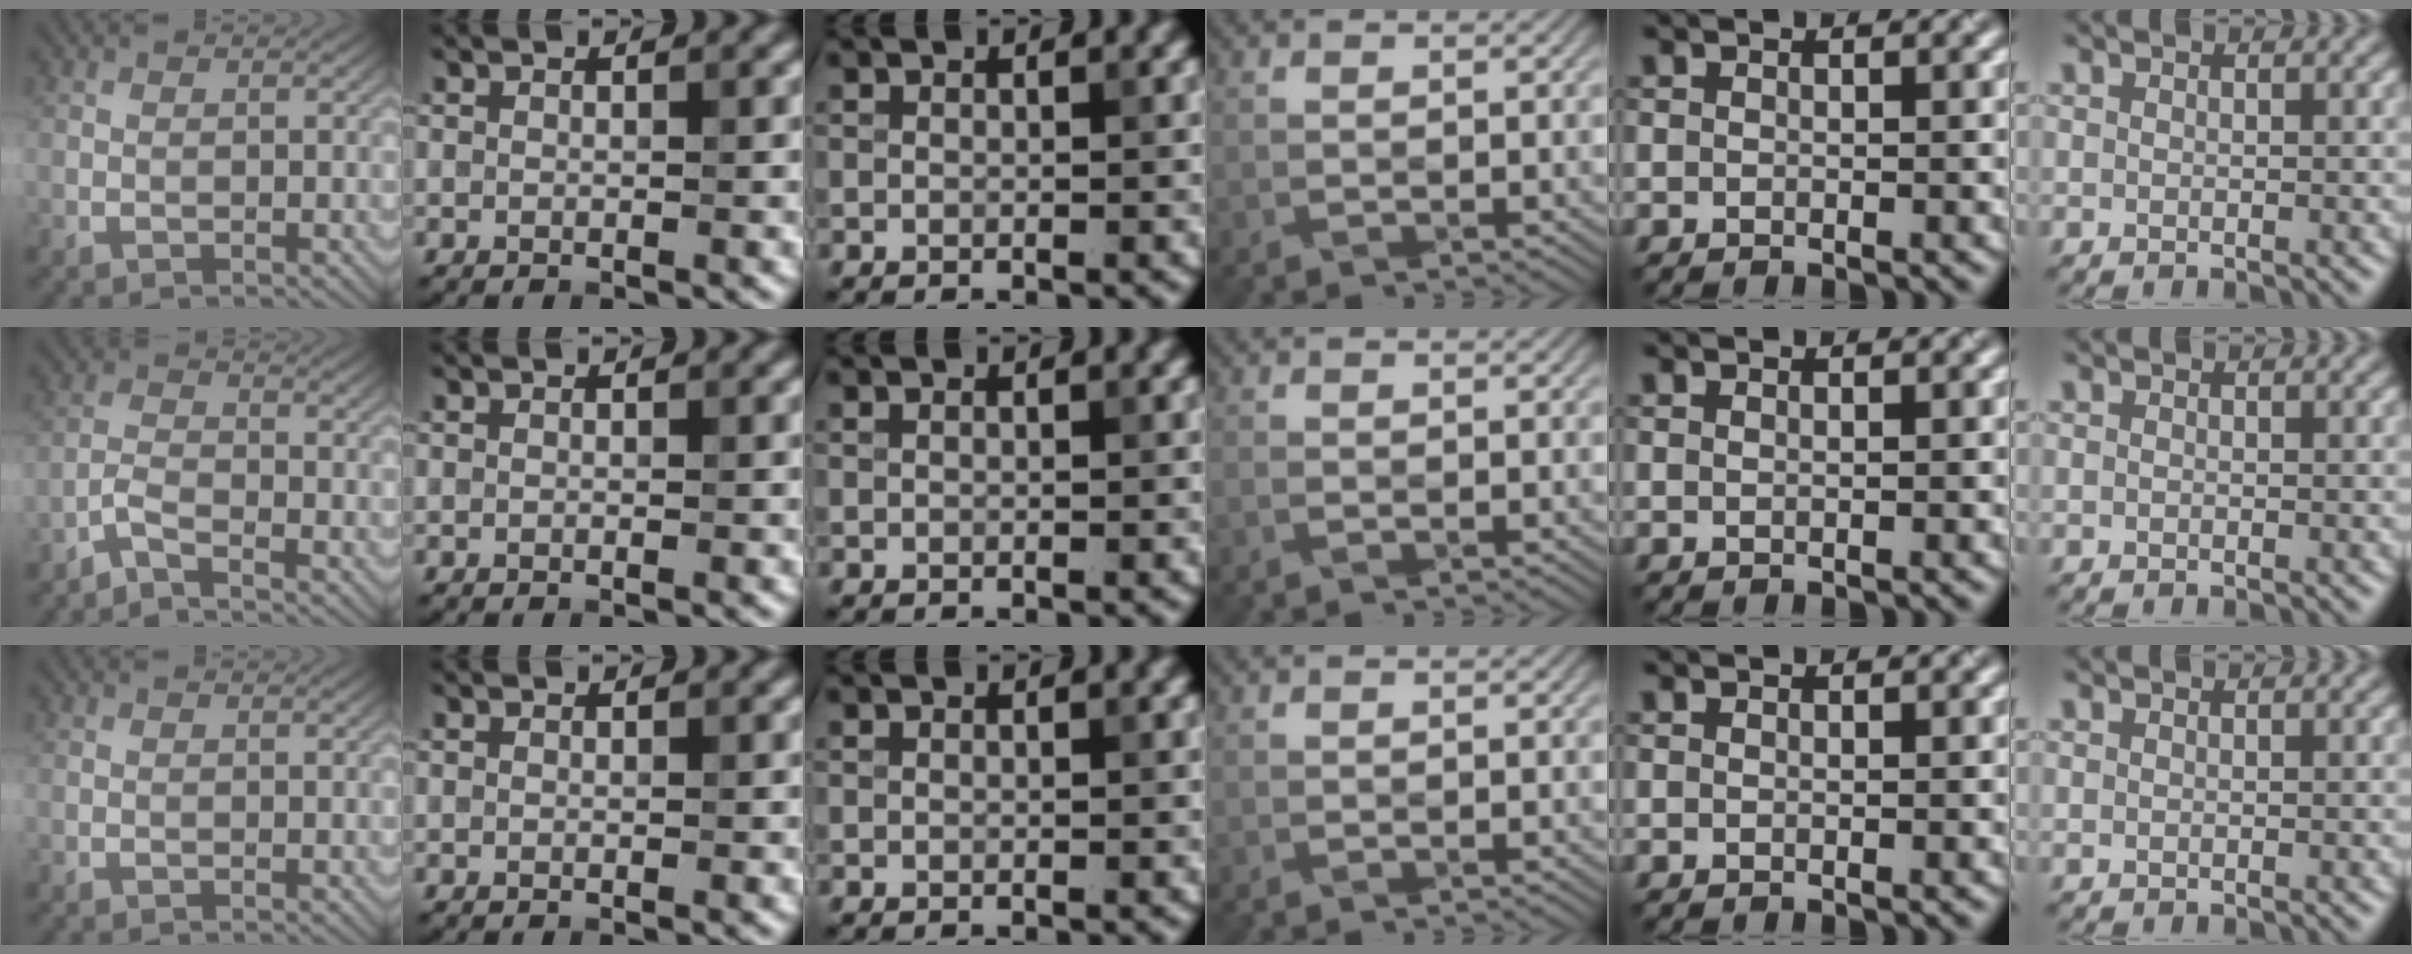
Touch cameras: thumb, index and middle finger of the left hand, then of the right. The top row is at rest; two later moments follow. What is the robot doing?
{"motion": "wrap", "object": "cellophane"}